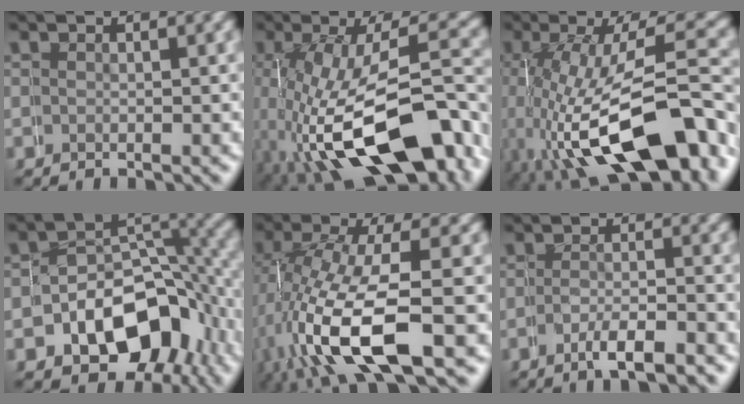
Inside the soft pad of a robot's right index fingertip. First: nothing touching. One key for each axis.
{"total": 12.1, "fx": -3.9, "fy": 5.9, "fz": 9.8, "tx": -0.202, "ty": -0.051, "tz": -0.024}
{"total": 11.0, "fx": -3.3, "fy": 4.6, "fz": 9.5, "tx": -0.187, "ty": -0.043, "tz": -0.019}
{"total": 6.8, "fx": -2.6, "fy": 5.3, "fz": 3.4, "tx": -0.035, "ty": -0.022, "tz": -0.031}
{"total": 7.7, "fx": -1.4, "fy": 3.4, "fz": 6.8, "tx": -0.154, "ty": -0.026, "tz": -0.003}
{"total": 2.4, "fx": -1.8, "fy": 0.6, "fz": 1.5, "tx": -0.028, "ty": -0.007, "tz": -0.031}